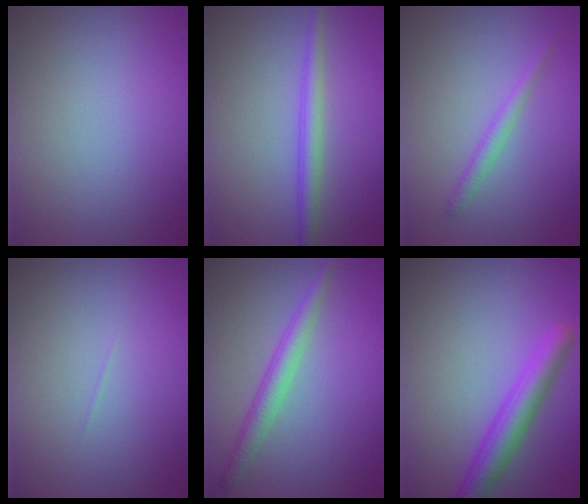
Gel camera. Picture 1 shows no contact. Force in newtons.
{"total": 2.2, "press": 2.2, "slide": 0.1}
{"total": 1.4, "press": 1.4, "slide": 0.1}
{"total": 0.0}
{"total": 2.6, "press": 2.6, "slide": 0.1}
{"total": 4.1, "press": 4.1, "slide": 0.1}